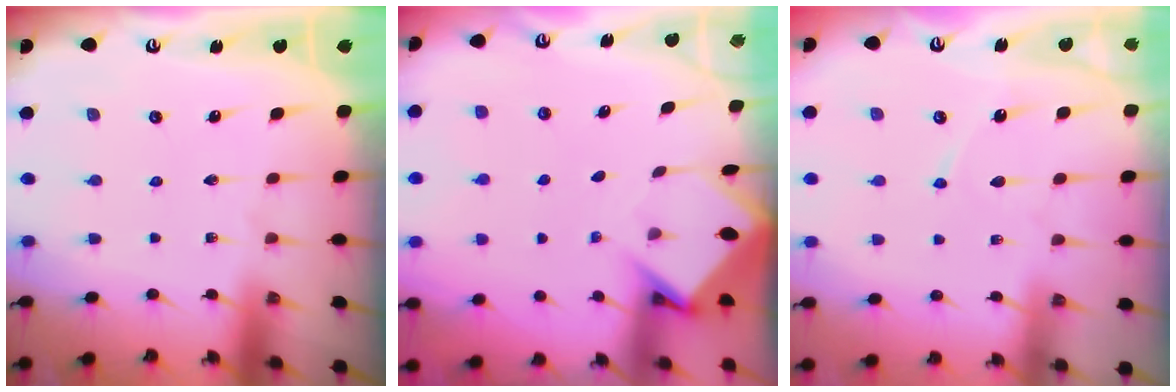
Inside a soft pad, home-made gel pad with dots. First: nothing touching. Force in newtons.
{"total": 4.0, "press": 4.0, "slide": 0.3}
{"total": 4.7, "press": 4.7, "slide": 0.4}